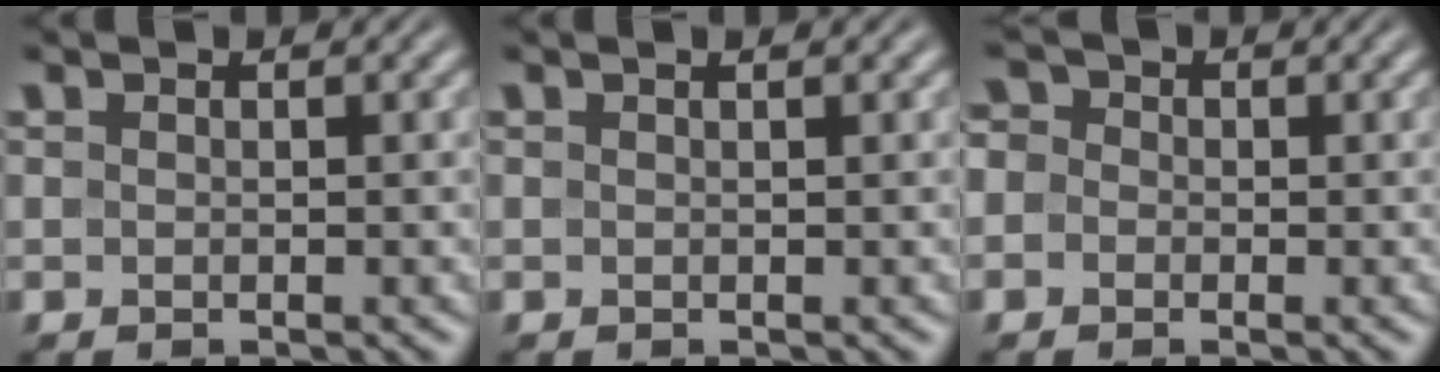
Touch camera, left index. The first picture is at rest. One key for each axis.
{"total": 1.0, "fx": 0.5, "fy": 0.2, "fz": 0.8, "tx": -0.009, "ty": 0.005, "tz": 0.003}
{"total": 2.5, "fx": 0.1, "fy": 2.2, "fz": 1.0, "tx": 0.000, "ty": 0.017, "tz": -0.025}